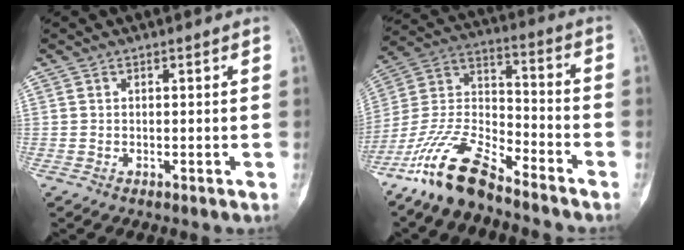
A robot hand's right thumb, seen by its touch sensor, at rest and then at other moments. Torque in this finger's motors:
{"motor_torque": [0.21, 0.17, 1.52, -1.25, 0.08]}